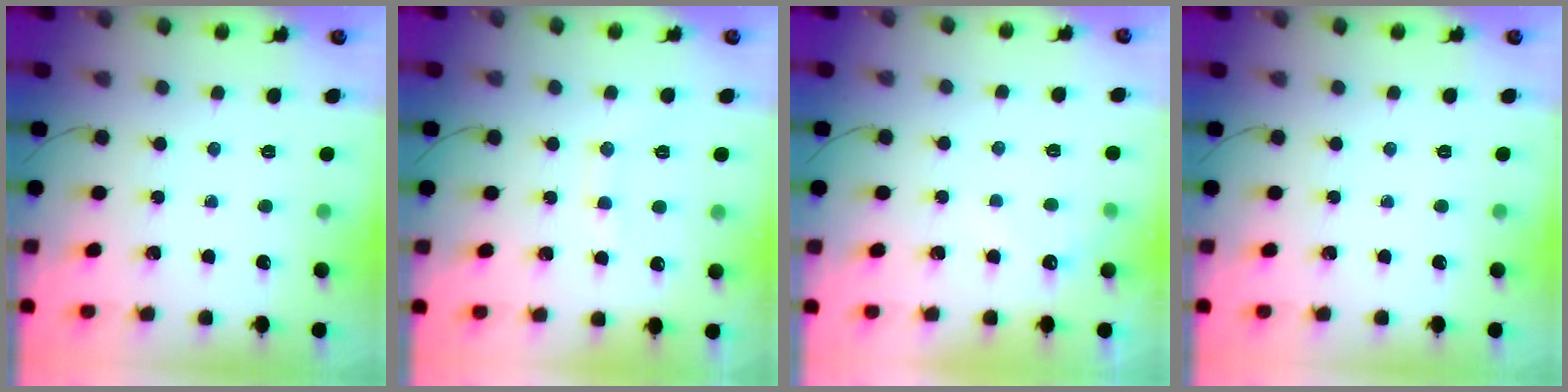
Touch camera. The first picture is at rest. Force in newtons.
{"total": 8.6, "press": 8.5, "slide": 0.9}
{"total": 3.9, "press": 3.7, "slide": 1.2}
{"total": 0.0}